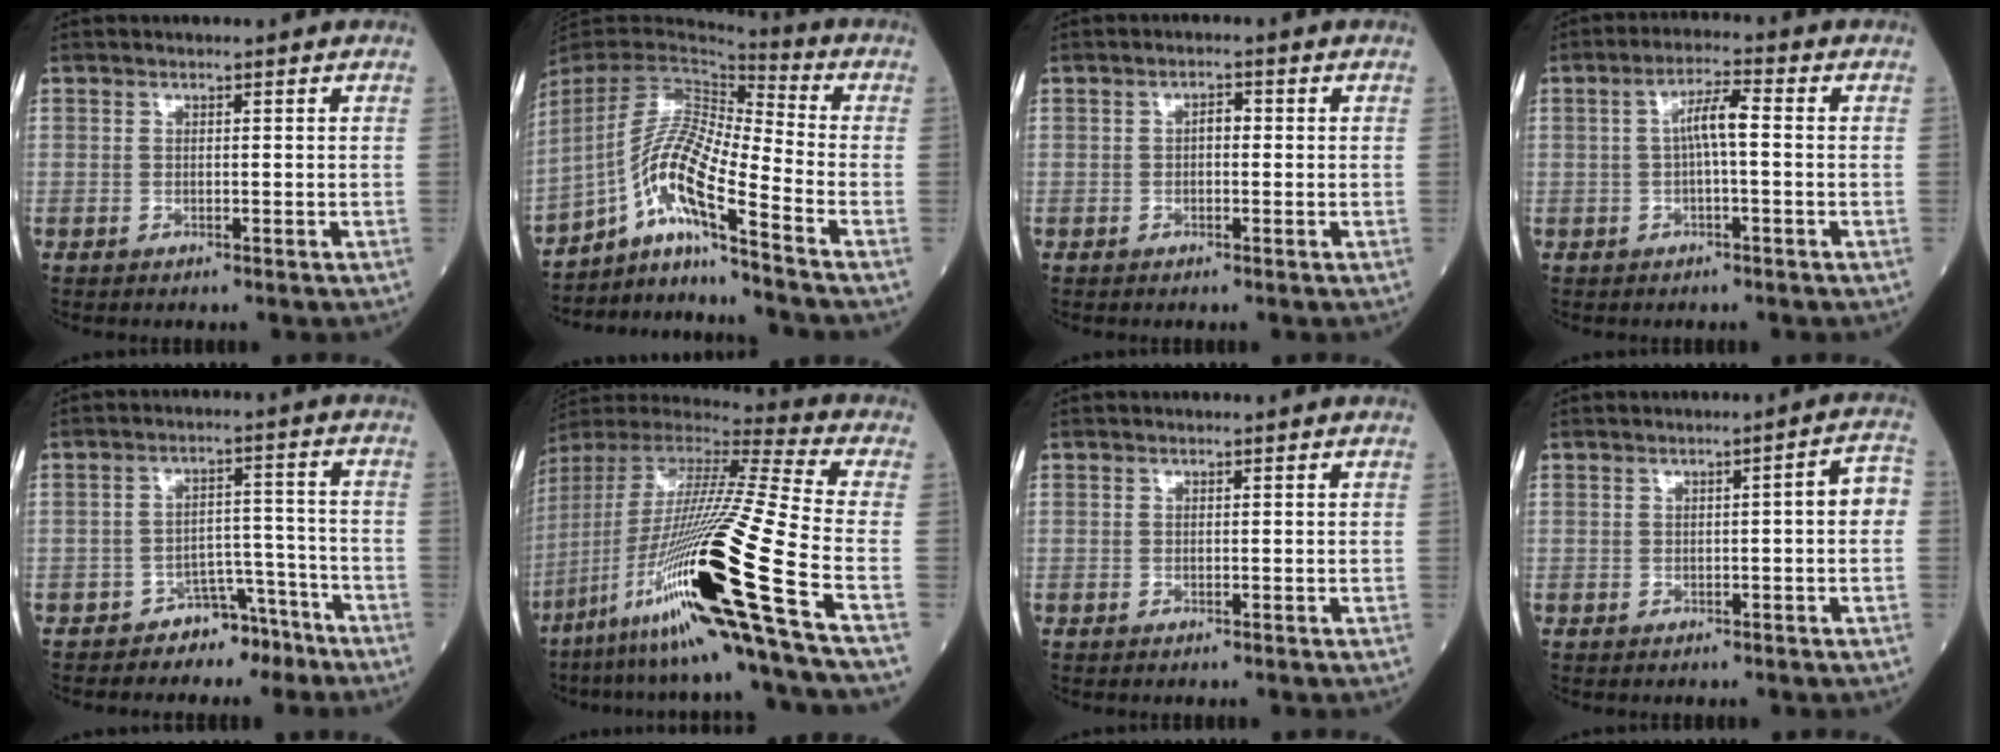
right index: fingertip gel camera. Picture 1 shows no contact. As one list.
[{"total": 12.5, "force": [-7.9, -0.6, 9.7], "torque": [-0.190, 0.002, -0.147]}, {"total": 1.6, "force": [0.0, 0.8, 1.4], "torque": [-0.016, 0.005, -0.004]}, {"total": 4.6, "force": [0.1, 0.6, 4.6], "torque": [-0.081, 0.015, 0.001]}, {"total": 5.5, "force": [-4.5, 3.1, 0.9], "torque": [-0.002, 0.032, -0.068]}, {"total": 28.4, "force": [-12.3, -1.1, 25.6], "torque": [-0.476, -0.048, -0.226]}, {"total": 0.0}, {"total": 3.9, "force": [-0.1, 0.5, 3.8], "torque": [-0.043, 0.013, -0.005]}]